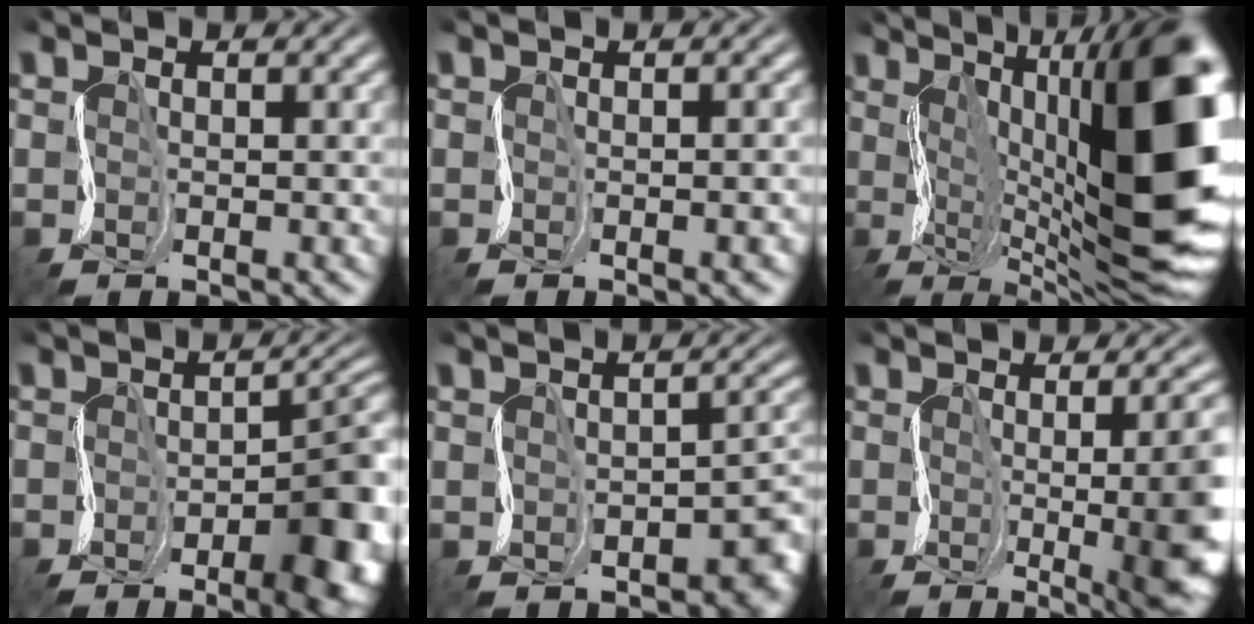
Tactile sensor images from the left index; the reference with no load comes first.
{"total": 3.7, "force": [-0.5, 1.6, 3.3], "torque": [-0.016, 0.006, 0.001]}
{"total": 17.6, "force": [2.2, 6.9, 16.0], "torque": [-0.219, 0.010, 0.044]}
{"total": 12.6, "force": [-5.2, 5.2, 10.2], "torque": [-0.112, -0.011, -0.071]}
{"total": 4.8, "force": [-2.4, 1.8, 3.8], "torque": [-0.040, 0.004, -0.034]}
{"total": 14.2, "force": [-1.5, 5.5, 13.0], "torque": [-0.138, -0.008, -0.005]}